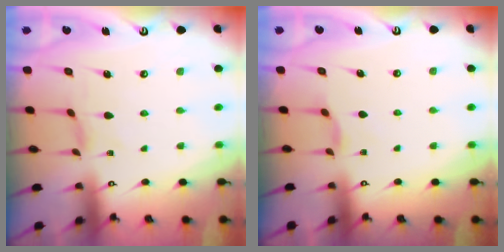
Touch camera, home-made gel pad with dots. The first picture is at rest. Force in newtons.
{"total": 2.0, "press": 2.0, "slide": 0.3}